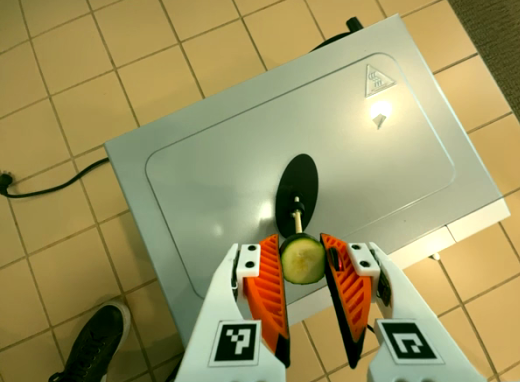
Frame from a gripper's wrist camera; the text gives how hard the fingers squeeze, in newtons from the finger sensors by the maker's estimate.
{"total": 6.2, "left": 5.5, "right": 6.8}